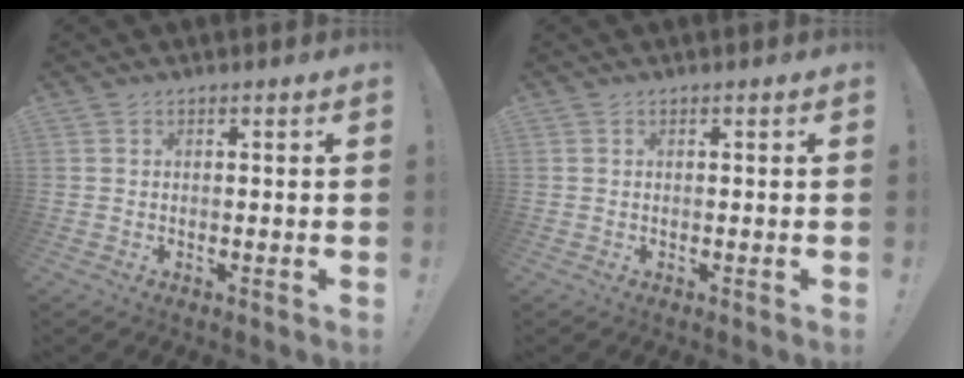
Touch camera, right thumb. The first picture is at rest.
{"total": 0.0}